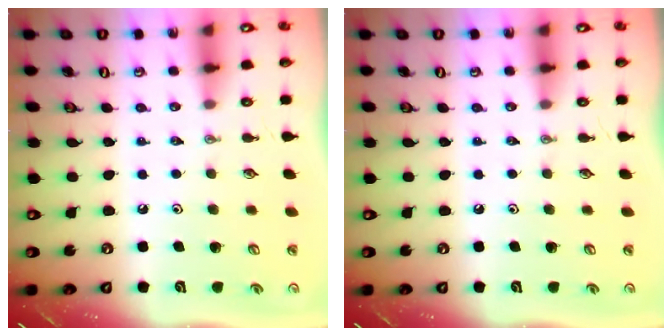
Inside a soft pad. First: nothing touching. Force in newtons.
{"total": 0.0}